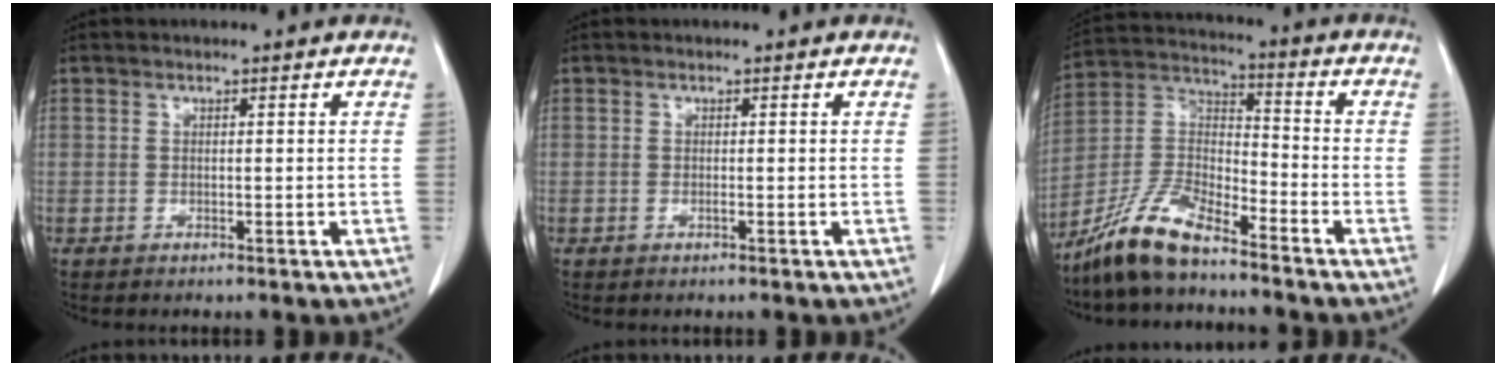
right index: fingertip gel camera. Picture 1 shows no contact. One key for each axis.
{"total": 0.0}
{"total": 11.3, "fx": -9.1, "fy": 2.5, "fz": 6.2, "tx": -0.134, "ty": 0.006, "tz": -0.179}